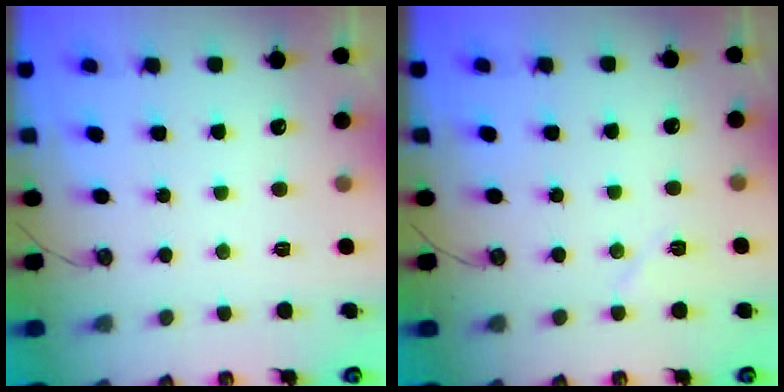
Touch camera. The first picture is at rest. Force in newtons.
{"total": 6.0, "press": 5.5, "slide": 2.3}